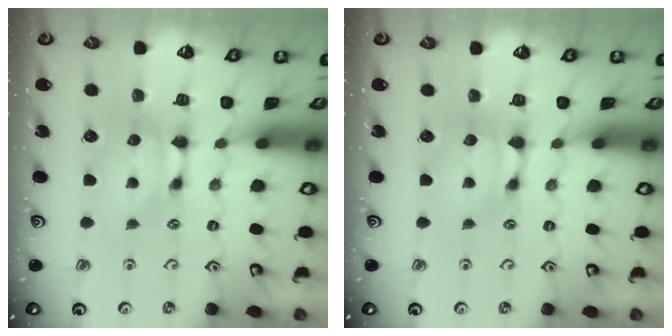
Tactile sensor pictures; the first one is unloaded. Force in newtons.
{"total": 1.1, "press": 0.4, "slide": 1.0}